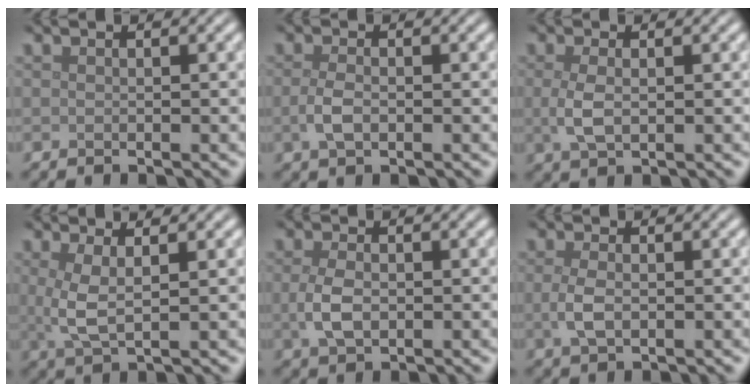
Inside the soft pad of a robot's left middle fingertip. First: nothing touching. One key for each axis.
{"total": 2.0, "fx": -0.4, "fy": 1.1, "fz": 1.7, "tx": -0.040, "ty": -0.003, "tz": -0.009}
{"total": 2.3, "fx": 0.1, "fy": 1.1, "fz": 2.0, "tx": -0.054, "ty": -0.003, "tz": 0.001}
{"total": 3.0, "fx": 0.7, "fy": 0.9, "fz": 2.8, "tx": -0.064, "ty": -0.002, "tz": 0.015}
{"total": 2.8, "fx": -0.2, "fy": 1.7, "fz": 2.2, "tx": -0.055, "ty": -0.004, "tz": -0.001}
{"total": 2.2, "fx": -0.1, "fy": 1.1, "fz": 1.9, "tx": -0.049, "ty": -0.004, "tz": -0.003}